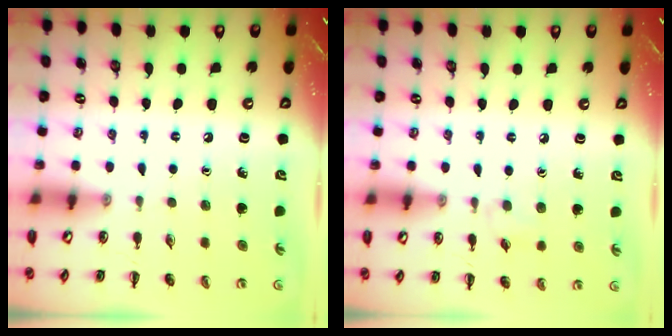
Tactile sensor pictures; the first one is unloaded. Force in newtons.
{"total": 3.9, "press": 3.6, "slide": 1.5}